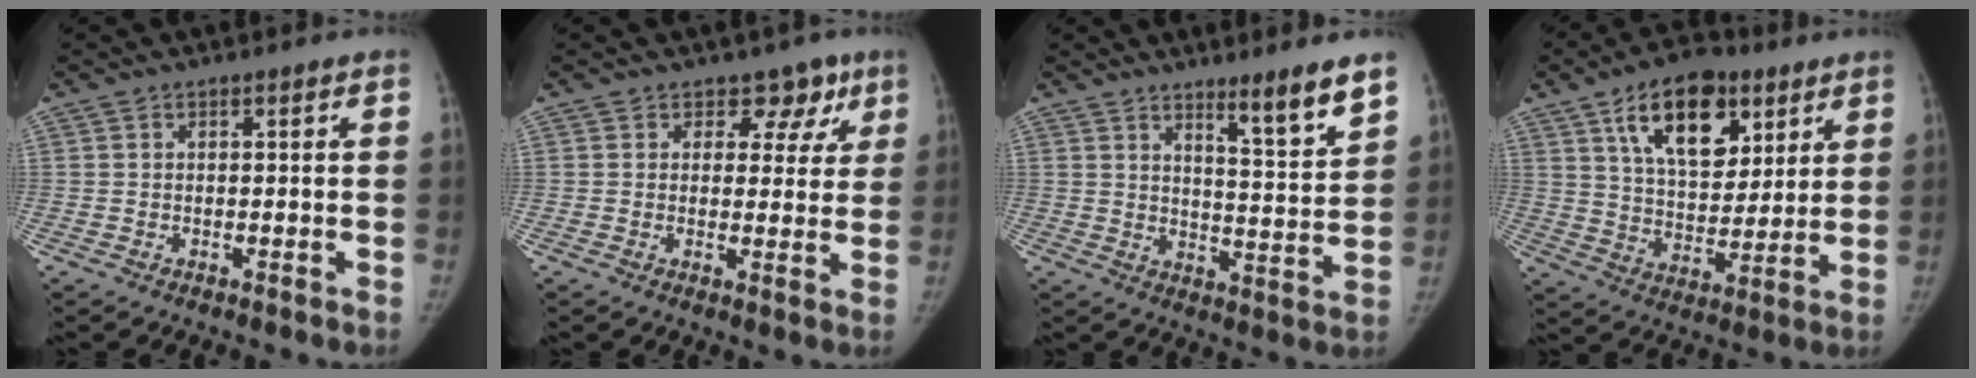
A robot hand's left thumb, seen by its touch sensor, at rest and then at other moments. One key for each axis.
{"total": 5.9, "fx": 3.6, "fy": 4.3, "fz": 1.6, "tx": 0.026, "ty": -0.013, "tz": 0.038}
{"total": 9.0, "fx": 6.5, "fy": 0.7, "fz": 6.2, "tx": -0.085, "ty": -0.059, "tz": 0.102}
{"total": 17.6, "fx": 8.8, "fy": 9.9, "fz": 11.7, "tx": -0.138, "ty": -0.035, "tz": 0.150}